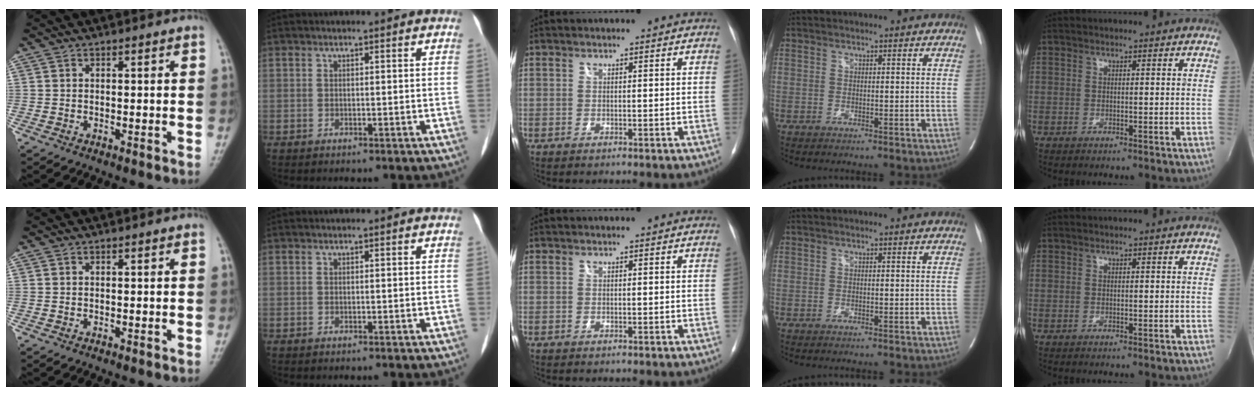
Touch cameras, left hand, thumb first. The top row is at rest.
{}